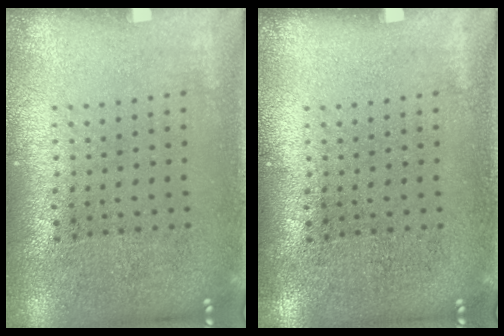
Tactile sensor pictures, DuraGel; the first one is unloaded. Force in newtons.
{"total": 0.0}